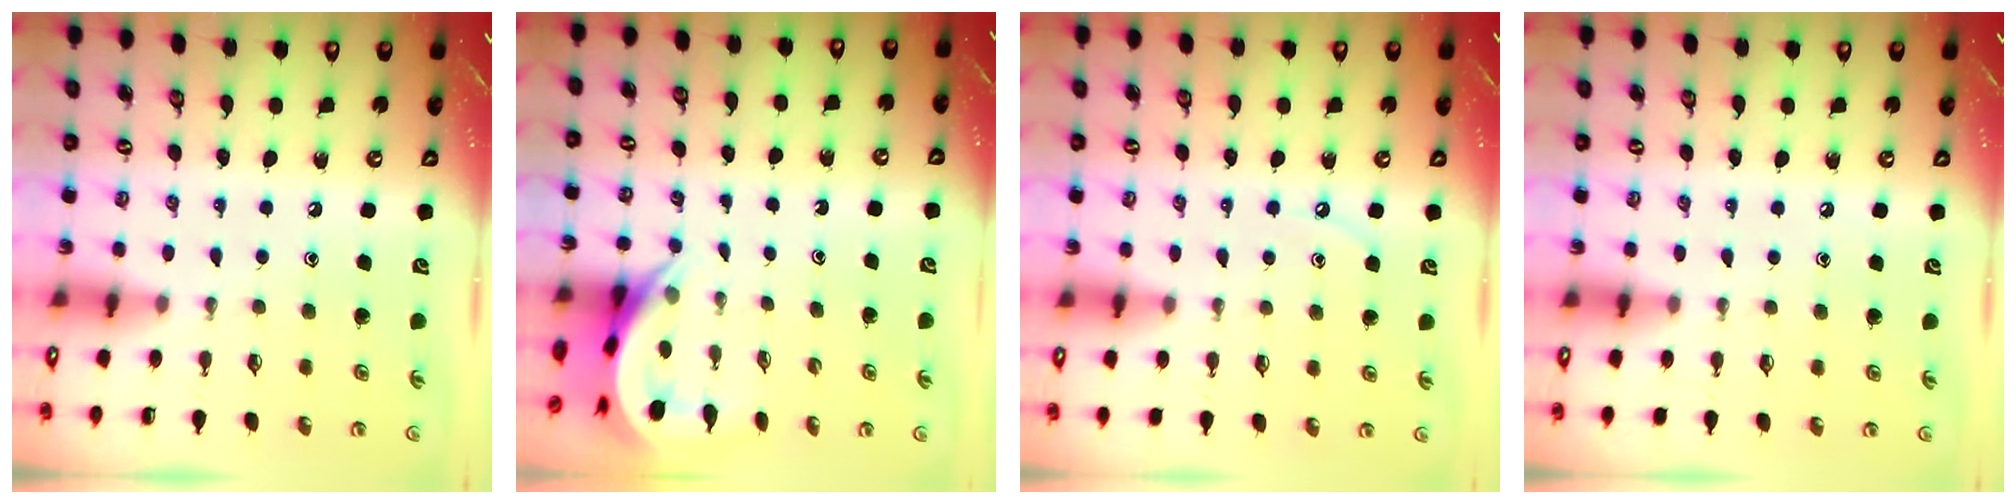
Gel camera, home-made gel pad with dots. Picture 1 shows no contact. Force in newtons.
{"total": 5.0, "press": 5.0, "slide": 0.3}
{"total": 4.0, "press": 3.9, "slide": 0.5}
{"total": 2.9, "press": 2.8, "slide": 0.4}